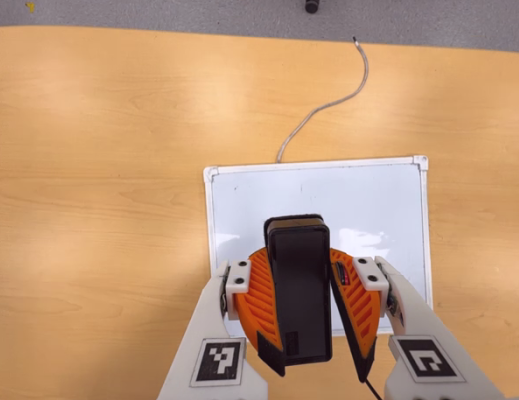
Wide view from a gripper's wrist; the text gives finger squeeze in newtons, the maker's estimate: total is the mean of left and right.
{"total": 8.6, "left": 9.2, "right": 8.1}